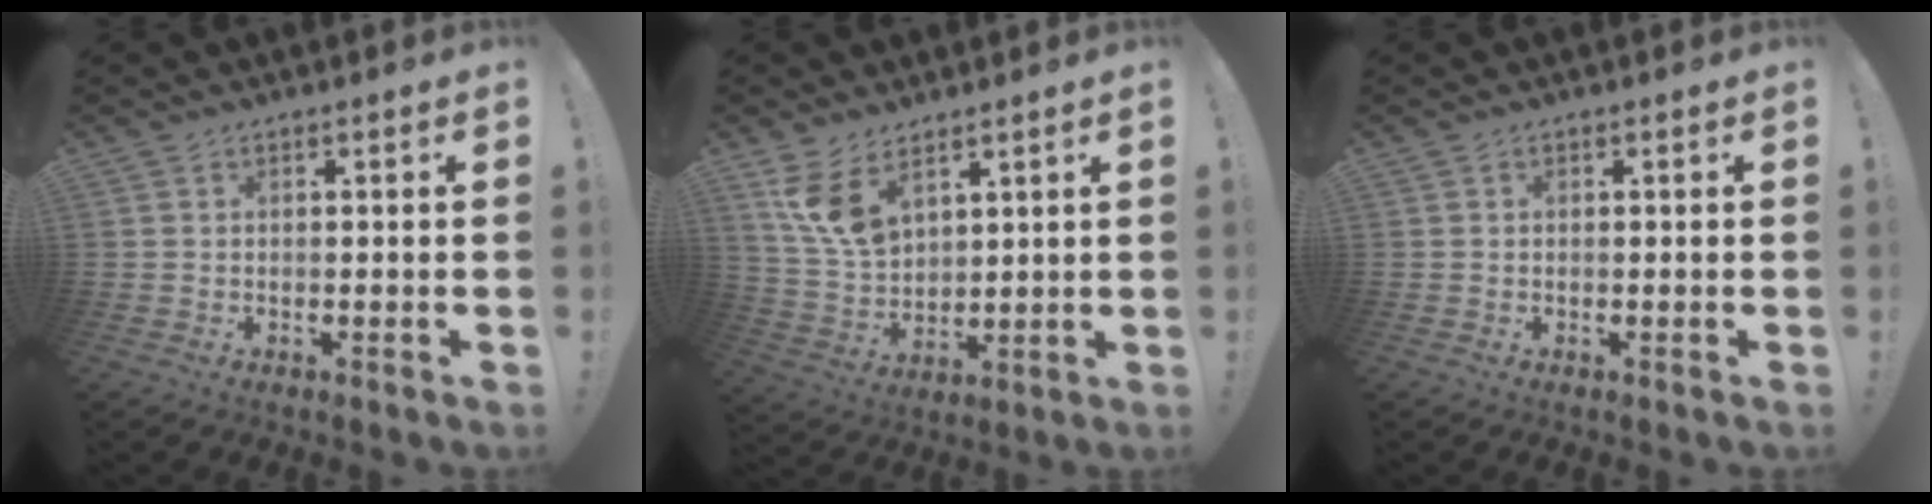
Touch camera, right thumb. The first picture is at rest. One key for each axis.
{"total": 10.8, "fx": 6.7, "fy": 5.9, "fz": 6.0, "tx": -0.113, "ty": -0.037, "tz": 0.129}
{"total": 0.0}